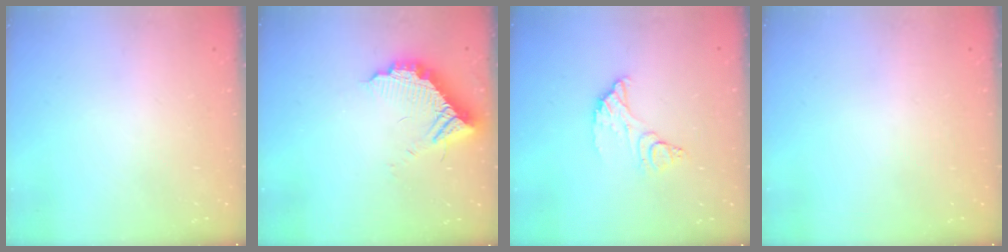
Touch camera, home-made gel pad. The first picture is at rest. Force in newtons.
{"total": 10.6, "press": 10.6, "slide": 0.2}
{"total": 10.1, "press": 10.0, "slide": 0.9}
{"total": 0.0}